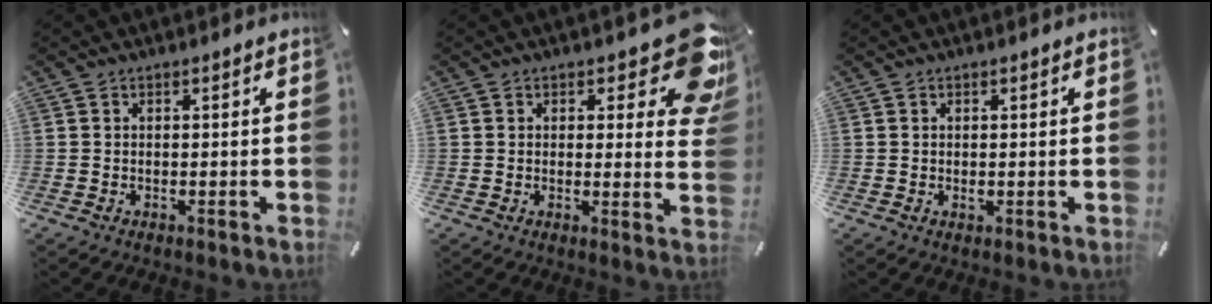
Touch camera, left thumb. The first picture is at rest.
{"total": 11.9, "force": [6.5, 5.2, 8.5], "torque": [-0.089, -0.050, 0.111]}
{"total": 0.8, "force": [0.1, 0.7, 0.5], "torque": [-0.002, -0.002, -0.001]}